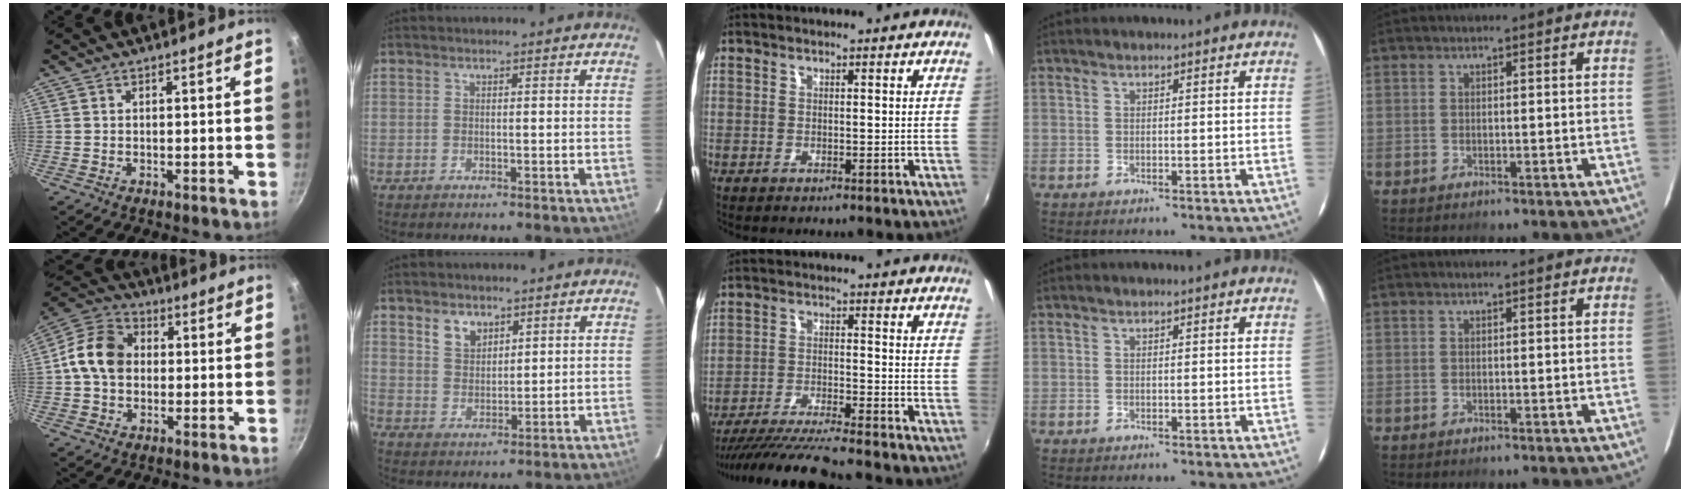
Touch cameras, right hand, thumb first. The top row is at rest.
{"thumb": {"total": 11.4, "force": [0.2, 9.0, 7.0], "torque": [-0.096, 0.023, -0.017]}, "index": {"total": 4.8, "force": [2.9, 3.1, 2.3], "torque": [-0.038, 0.005, 0.059]}, "middle": {"total": 11.6, "force": [-10.4, -0.6, 5.0], "torque": [-0.116, -0.021, -0.188]}}